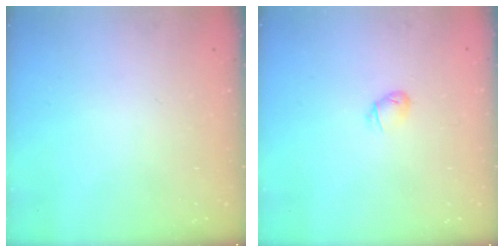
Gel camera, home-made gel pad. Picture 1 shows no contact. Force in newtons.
{"total": 4.3, "press": 4.2, "slide": 1.0}